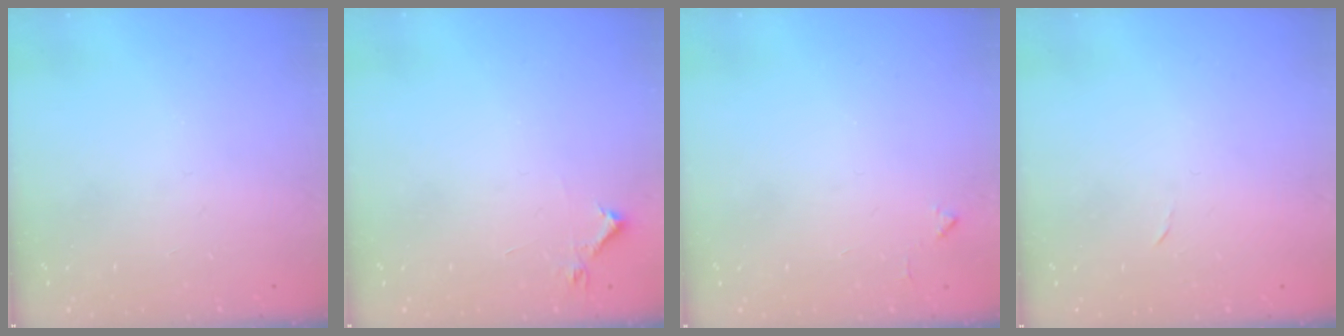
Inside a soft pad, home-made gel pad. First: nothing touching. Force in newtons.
{"total": 3.9, "press": 3.8, "slide": 0.6}
{"total": 3.7, "press": 3.7, "slide": 0.5}
{"total": 2.3, "press": 2.3, "slide": 0.4}